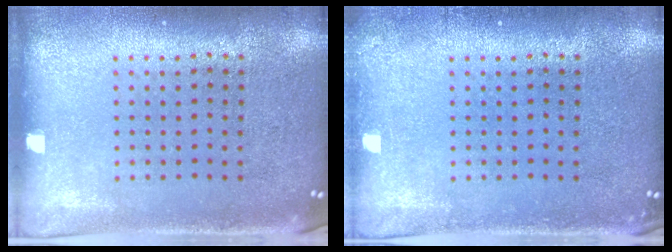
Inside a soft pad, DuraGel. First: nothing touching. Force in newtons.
{"total": 0.6, "press": 0.6, "slide": 0.1}